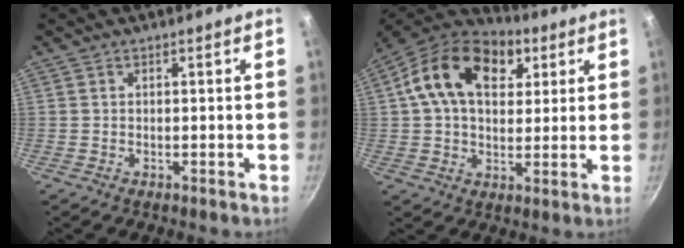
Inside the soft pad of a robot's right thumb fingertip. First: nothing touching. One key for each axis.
{"total": 18.7, "fx": 6.3, "fy": 12.4, "fz": 12.5, "tx": -0.189, "ty": 0.005, "tz": 0.091}